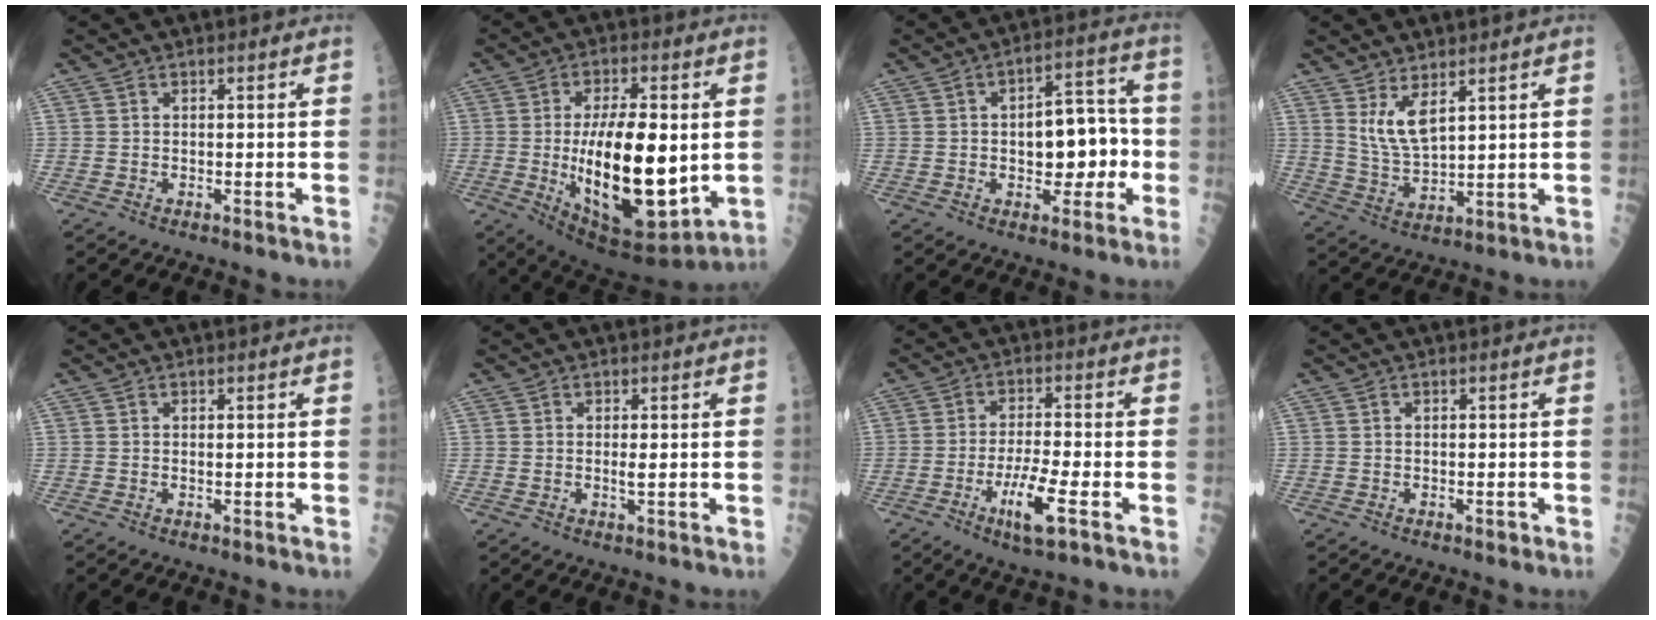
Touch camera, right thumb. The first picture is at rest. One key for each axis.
{"total": 22.8, "fx": -1.1, "fy": 9.2, "fz": 20.8, "tx": -0.344, "ty": -0.025, "tz": -0.002}
{"total": 11.5, "fx": -1.1, "fy": 6.5, "fz": 9.3, "tx": -0.082, "ty": 0.037, "tz": -0.014}
{"total": 6.5, "fx": 3.5, "fy": 2.1, "fz": 5.0, "tx": -0.097, "ty": -0.036, "tz": 0.080}
{"total": 0.0}
{"total": 1.3, "fx": 0.2, "fy": 0.3, "fz": 1.3, "tx": -0.024, "ty": -0.004, "tz": 0.004}
{"total": 8.2, "fx": -3.3, "fy": 1.2, "fz": 7.4, "tx": -0.149, "ty": 0.007, "tz": -0.058}
{"total": 0.6, "fx": -0.2, "fy": 0.3, "fz": 0.4, "tx": 0.002, "ty": 0.002, "tz": -0.005}